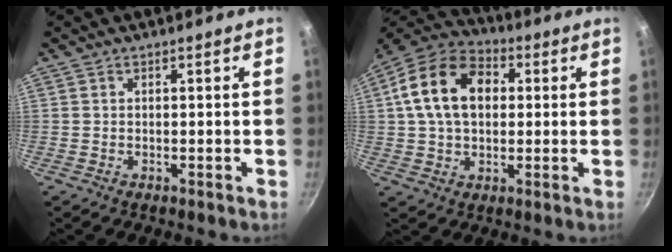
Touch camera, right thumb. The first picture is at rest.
{"total": 15.8, "force": [2.8, 11.1, 10.9], "torque": [-0.169, 0.023, 0.032]}